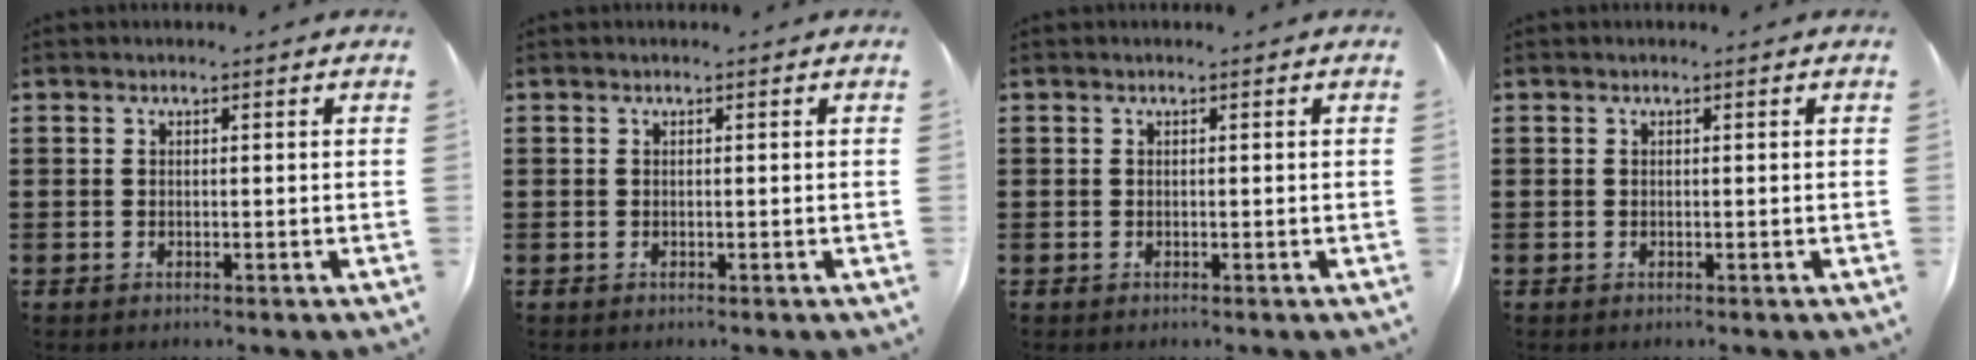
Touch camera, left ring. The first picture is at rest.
{"total": 0.0}
{"total": 0.0}
{"total": 0.0}